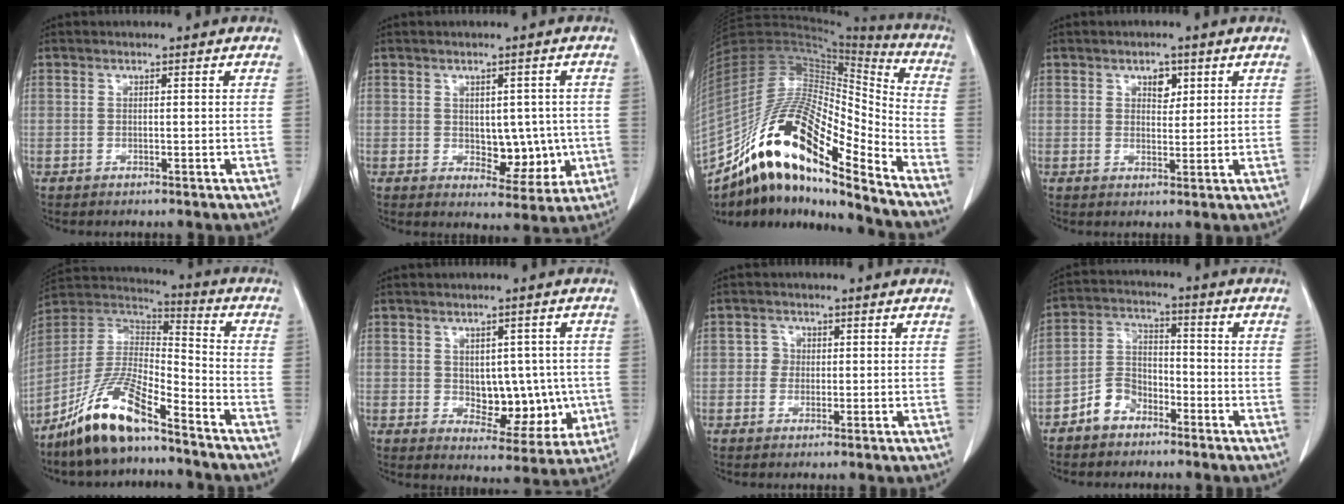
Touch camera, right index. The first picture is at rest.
{"total": 6.4, "force": [-0.4, 3.9, 5.1], "torque": [-0.052, 0.000, 0.008]}
{"total": 23.7, "force": [-15.5, 4.4, 17.4], "torque": [-0.338, -0.004, -0.280]}
{"total": 2.8, "force": [1.4, 1.7, 1.8], "torque": [-0.022, 0.001, 0.022]}
{"total": 14.4, "force": [-10.2, 2.8, 9.8], "torque": [-0.197, 0.002, -0.190]}
{"total": 9.0, "force": [-0.5, 5.6, 6.9], "torque": [-0.071, 0.009, 0.012]}
{"total": 1.6, "force": [0.0, 1.6, 0.3], "torque": [0.003, 0.005, -0.003]}
{"total": 6.2, "force": [-4.0, 4.1, 2.3], "torque": [-0.049, 0.015, -0.078]}